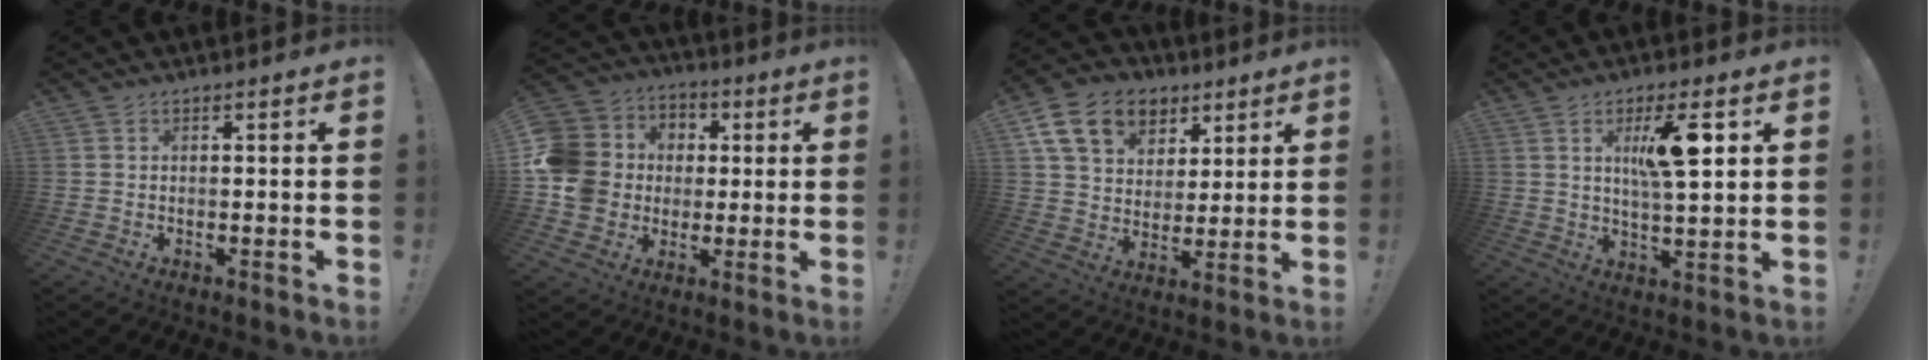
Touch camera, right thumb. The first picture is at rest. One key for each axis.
{"total": 14.5, "fx": 0.0, "fy": 13.3, "fz": 5.9, "tx": -0.106, "ty": 0.007, "tz": 0.015}
{"total": 17.0, "fx": 8.2, "fy": 12.2, "fz": 8.5, "tx": -0.126, "ty": -0.037, "tz": 0.158}
{"total": 11.8, "fx": 4.2, "fy": 2.5, "fz": 10.8, "tx": -0.163, "ty": -0.012, "tz": 0.060}